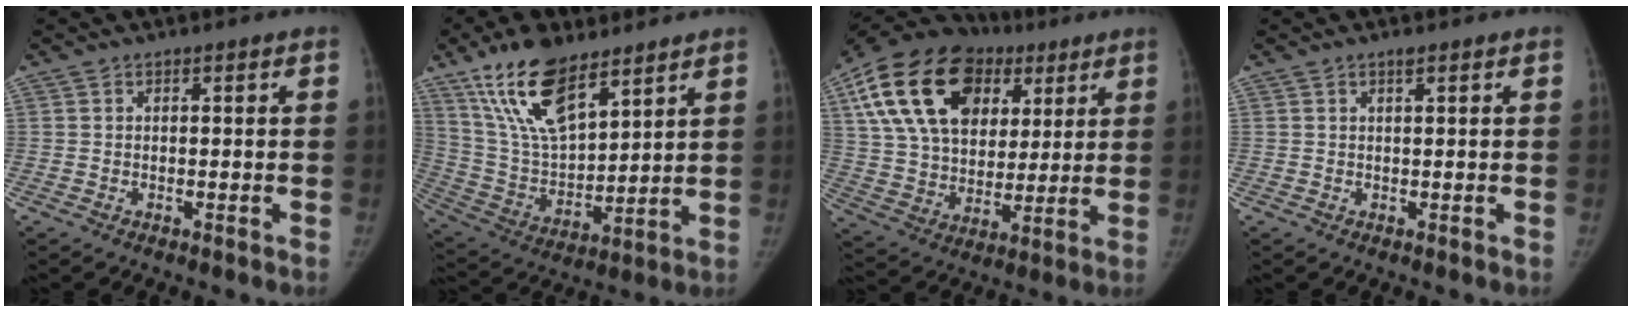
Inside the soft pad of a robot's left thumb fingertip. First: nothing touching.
{"total": 17.2, "force": [11.2, 7.1, 11.0], "torque": [-0.176, -0.050, 0.222]}
{"total": 26.4, "force": [10.5, 17.8, 16.5], "torque": [-0.303, 0.018, 0.185]}
{"total": 1.0, "force": [0.7, 0.1, 0.7], "torque": [-0.011, 0.000, 0.013]}